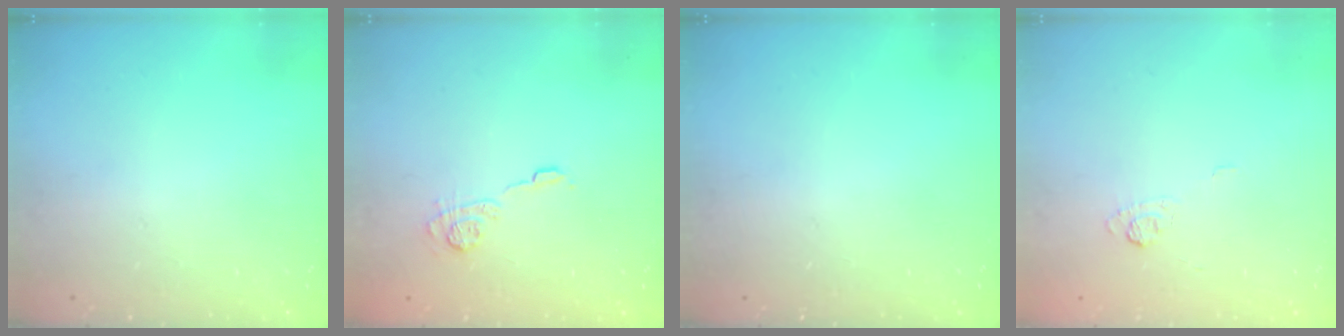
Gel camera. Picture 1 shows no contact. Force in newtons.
{"total": 9.5, "press": 9.5, "slide": 0.8}
{"total": 0.0}
{"total": 3.4, "press": 3.1, "slide": 1.5}